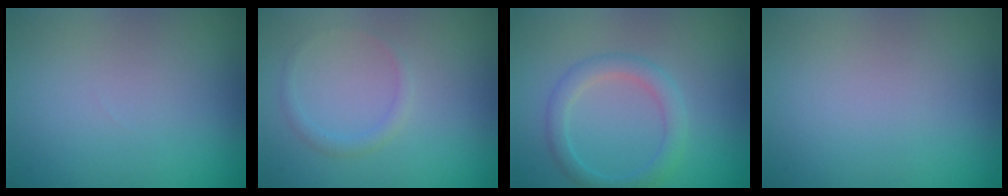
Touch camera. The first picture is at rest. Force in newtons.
{"total": 1.1, "press": 1.1, "slide": 0.1}
{"total": 2.5, "press": 2.5, "slide": 0.1}
{"total": 0.0}